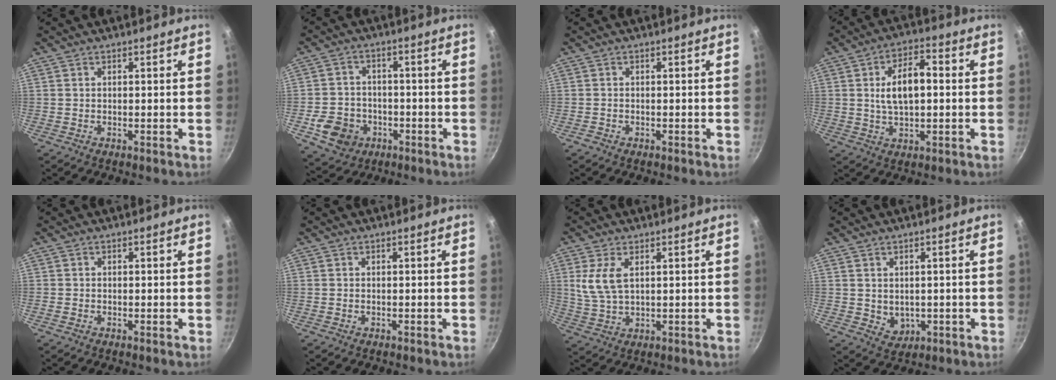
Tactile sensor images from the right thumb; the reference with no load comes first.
{"total": 8.9, "force": [-3.2, 7.5, 3.6], "torque": [-0.043, 0.020, -0.047]}
{"total": 0.7, "force": [-0.5, 0.5, 0.2], "torque": [-0.007, 0.000, -0.012]}
{"total": 9.7, "force": [0.9, 4.9, 8.3], "torque": [-0.137, 0.013, 0.014]}
{"total": 0.7, "force": [-0.3, 0.5, 0.5], "torque": [-0.009, -0.001, -0.006]}
{"total": 0.0}
{"total": 6.4, "force": [1.9, 3.2, 5.2], "torque": [-0.116, -0.003, 0.047]}
{"total": 3.3, "force": [-0.1, 2.7, 1.8], "torque": [-0.016, -0.004, 0.012]}